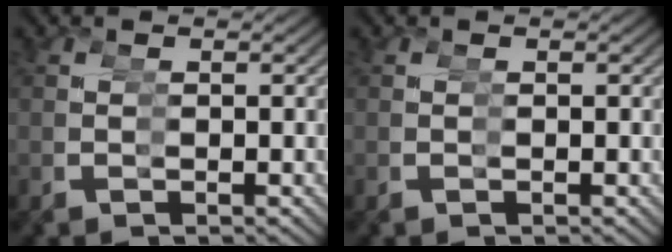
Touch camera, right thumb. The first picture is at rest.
{"total": 0.0}